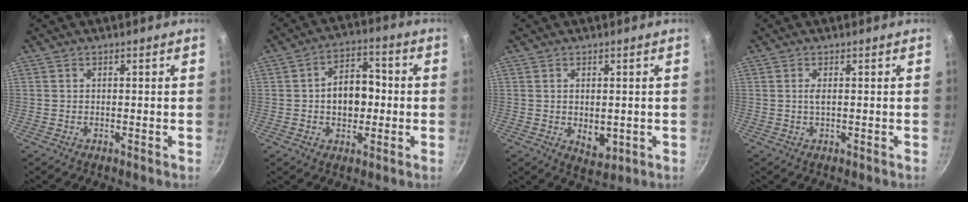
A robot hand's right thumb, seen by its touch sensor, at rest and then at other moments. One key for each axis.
{"total": 9.8, "fx": -0.3, "fy": 6.8, "fz": 7.0, "tx": -0.066, "ty": 0.018, "tz": -0.013}
{"total": 4.8, "fx": -0.4, "fy": 3.1, "fz": 3.7, "tx": -0.047, "ty": -0.011, "tz": 0.000}
{"total": 1.1, "fx": 0.1, "fy": 0.3, "fz": 1.1, "tx": -0.024, "ty": 0.000, "tz": 0.002}